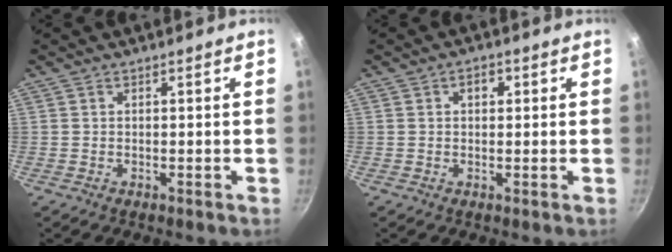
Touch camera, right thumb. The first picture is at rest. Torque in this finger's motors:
{"motor_torque": [0.32, 0.96, 0.43, -0.03, -0.01]}